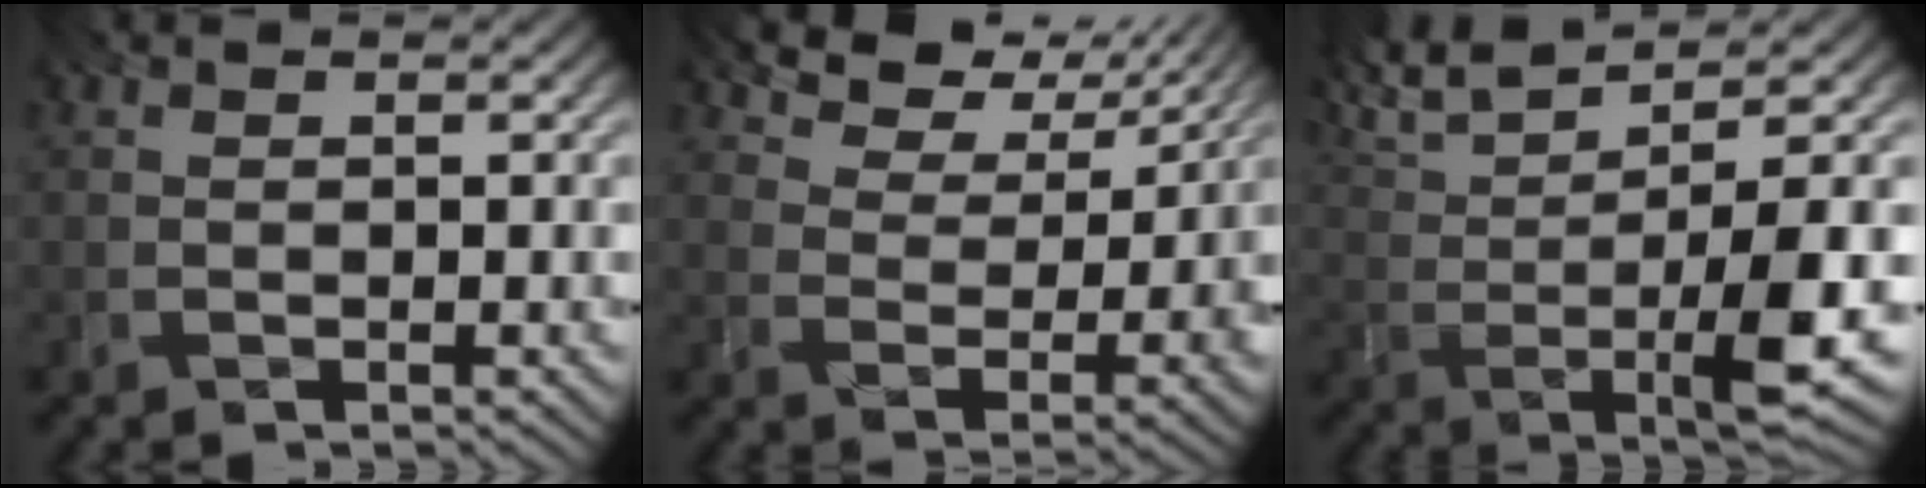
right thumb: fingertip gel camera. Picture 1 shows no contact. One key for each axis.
{"total": 8.0, "fx": 5.4, "fy": 3.9, "fz": 4.5, "tx": -0.094, "ty": -0.001, "tz": 0.085}
{"total": 10.4, "fx": 3.0, "fy": 3.1, "fz": 9.5, "tx": -0.190, "ty": 0.006, "tz": 0.056}